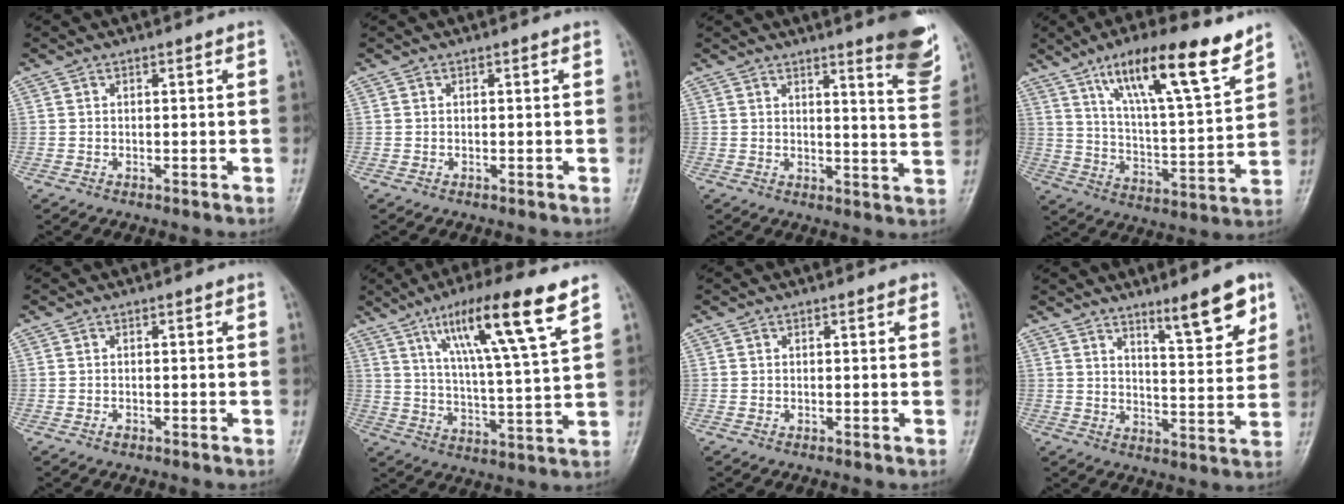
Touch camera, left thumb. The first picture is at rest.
{"total": 0.0}
{"total": 9.7, "force": [6.5, 1.3, 7.1], "torque": [-0.073, -0.048, 0.076]}
{"total": 18.3, "force": [11.8, 4.1, 13.4], "torque": [-0.197, -0.054, 0.203]}
{"total": 0.7, "force": [-0.4, 0.4, 0.4], "torque": [-0.004, 0.000, -0.008]}
{"total": 16.3, "force": [9.0, 1.6, 13.4], "torque": [-0.226, -0.033, 0.155]}
{"total": 0.6, "force": [0.4, 0.3, 0.4], "torque": [-0.003, -0.001, 0.001]}
{"total": 10.2, "force": [6.6, 2.0, 7.5], "torque": [-0.092, -0.048, 0.100]}